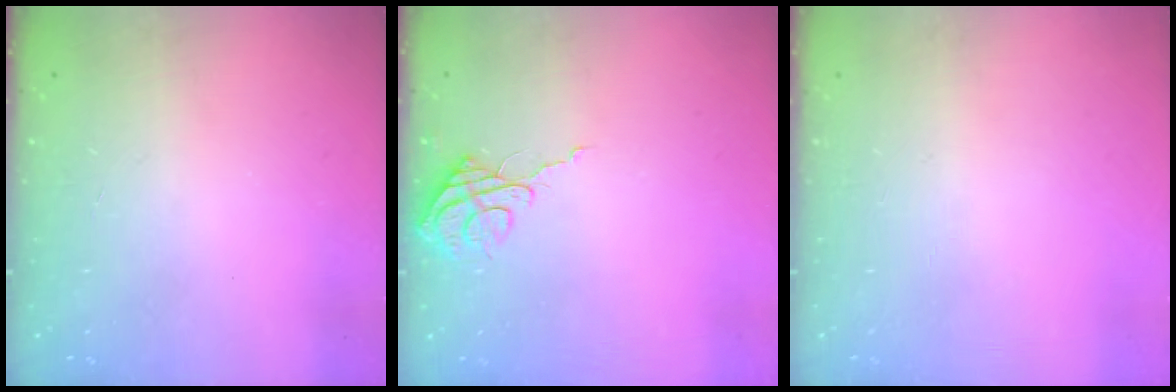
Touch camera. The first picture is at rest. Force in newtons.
{"total": 7.6, "press": 7.6, "slide": 0.3}
{"total": 0.0}